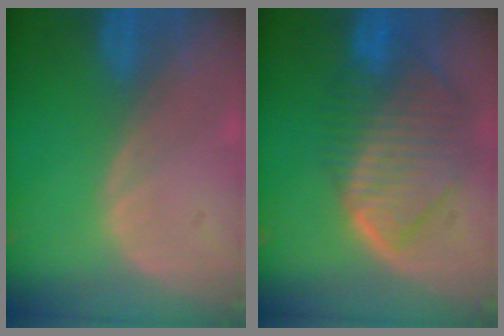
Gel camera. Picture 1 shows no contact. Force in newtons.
{"total": 10.1, "press": 8.8, "slide": 5.1}